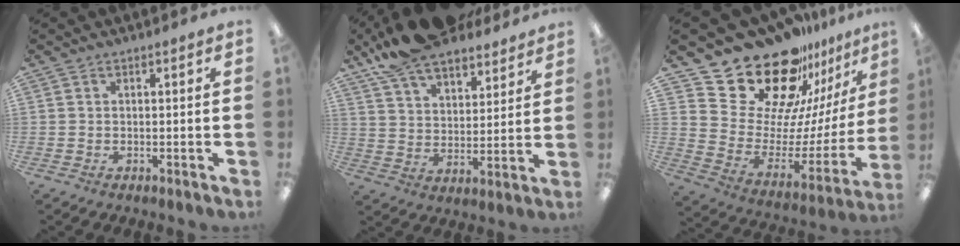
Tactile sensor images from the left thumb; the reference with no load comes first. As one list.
[{"total": 13.3, "force": [11.3, 4.8, 5.2], "torque": [-0.115, -0.059, 0.210]}, {"total": 26.6, "force": [20.5, 12.7, 11.1], "torque": [-0.178, -0.149, 0.381]}]